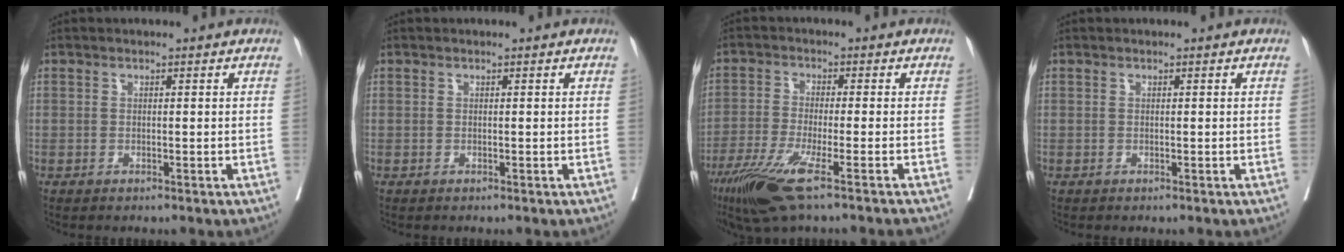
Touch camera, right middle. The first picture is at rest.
{"total": 0.0}
{"total": 9.8, "force": [-6.3, -0.2, 7.5], "torque": [-0.138, -0.028, -0.111]}
{"total": 0.0}